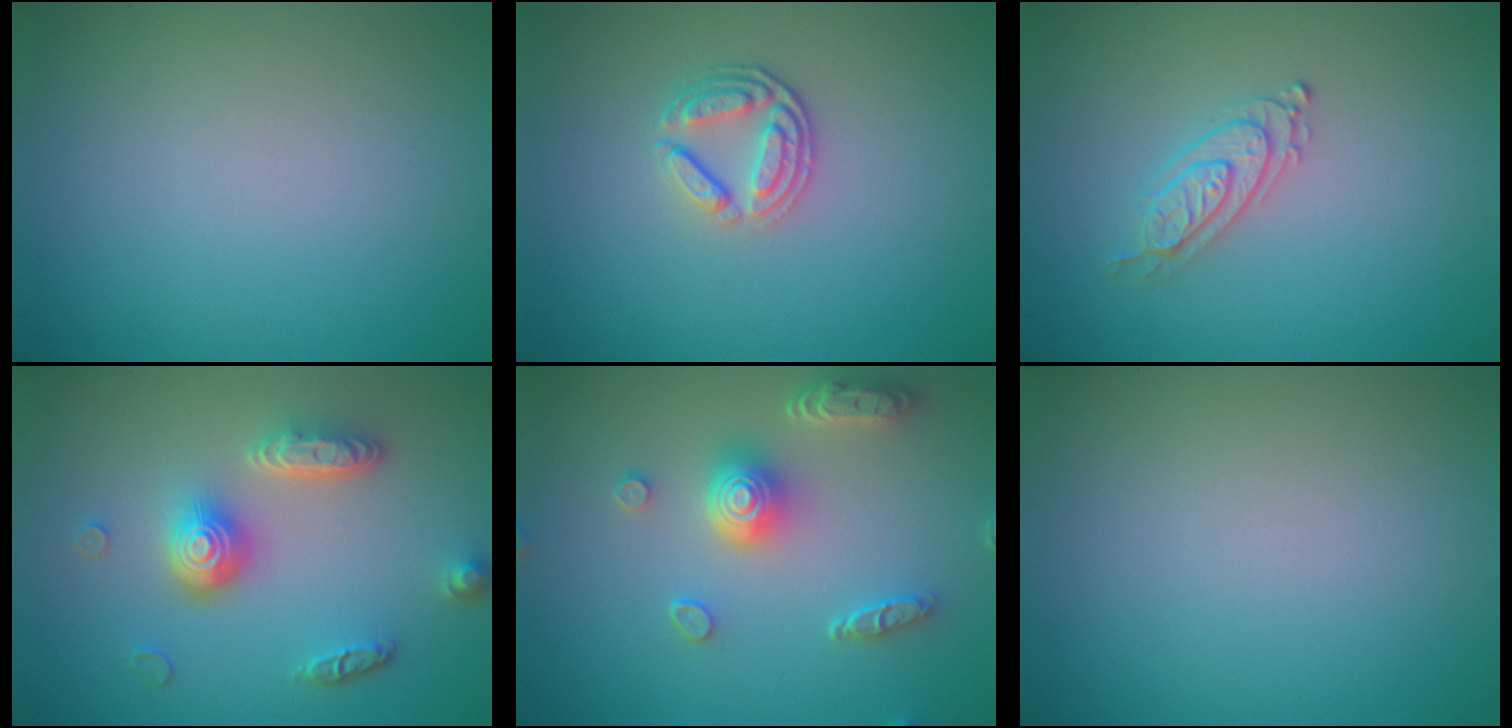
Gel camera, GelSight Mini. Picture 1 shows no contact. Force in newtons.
{"total": 2.9, "press": 2.5, "slide": 1.5}
{"total": 2.2, "press": 2.0, "slide": 0.8}
{"total": 4.7, "press": 3.6, "slide": 3.0}
{"total": 5.0, "press": 4.1, "slide": 2.8}
{"total": 0.0}